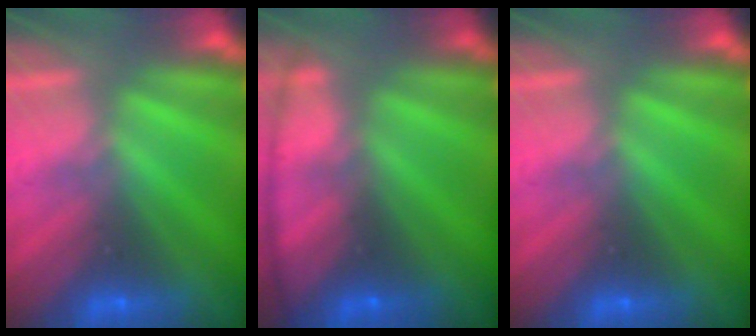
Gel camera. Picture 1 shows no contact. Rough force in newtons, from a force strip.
{"total": 11.6}
{"total": 0.0}